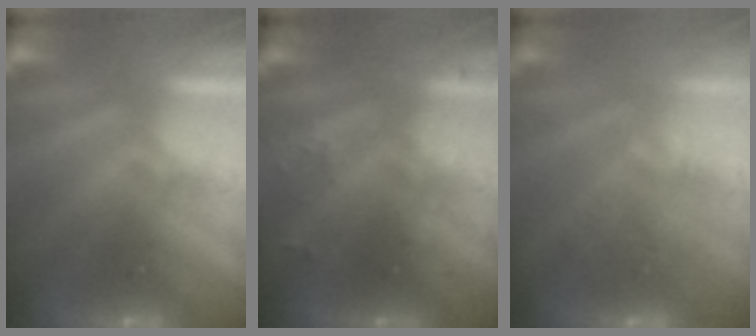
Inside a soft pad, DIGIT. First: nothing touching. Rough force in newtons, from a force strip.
{"total": 2.4}
{"total": 2.4}